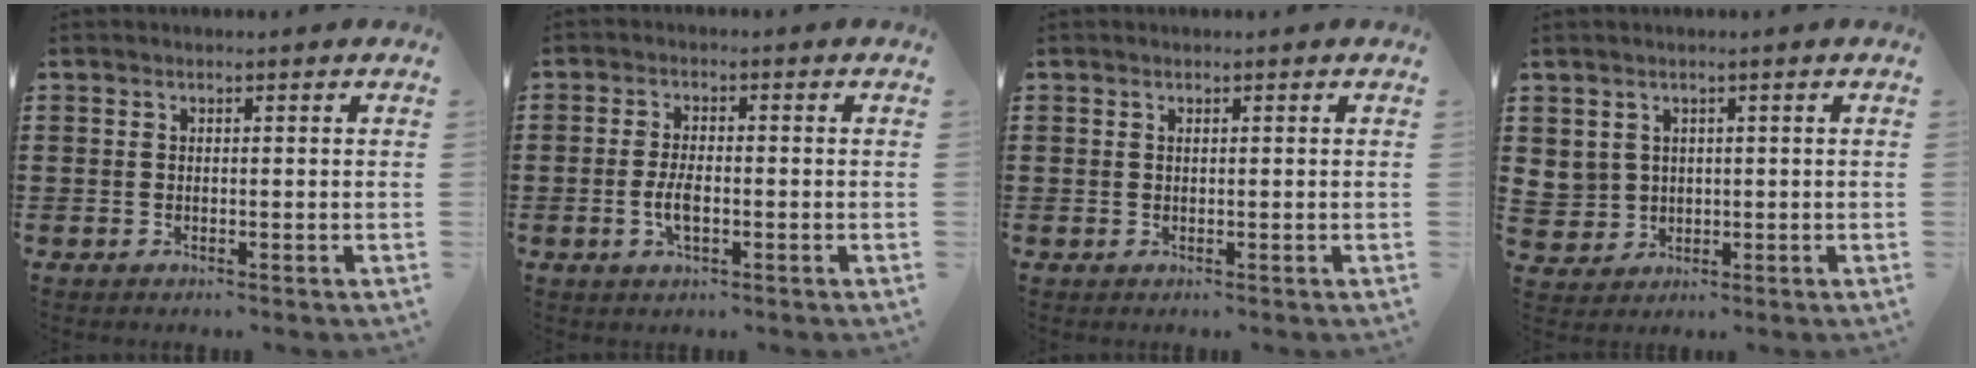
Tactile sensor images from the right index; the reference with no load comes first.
{"total": 3.7, "force": [-0.9, 1.5, 3.3], "torque": [-0.074, -0.001, -0.020]}
{"total": 0.0}
{"total": 3.2, "force": [0.9, 3.1, 0.3], "torque": [-0.030, 0.006, 0.015]}